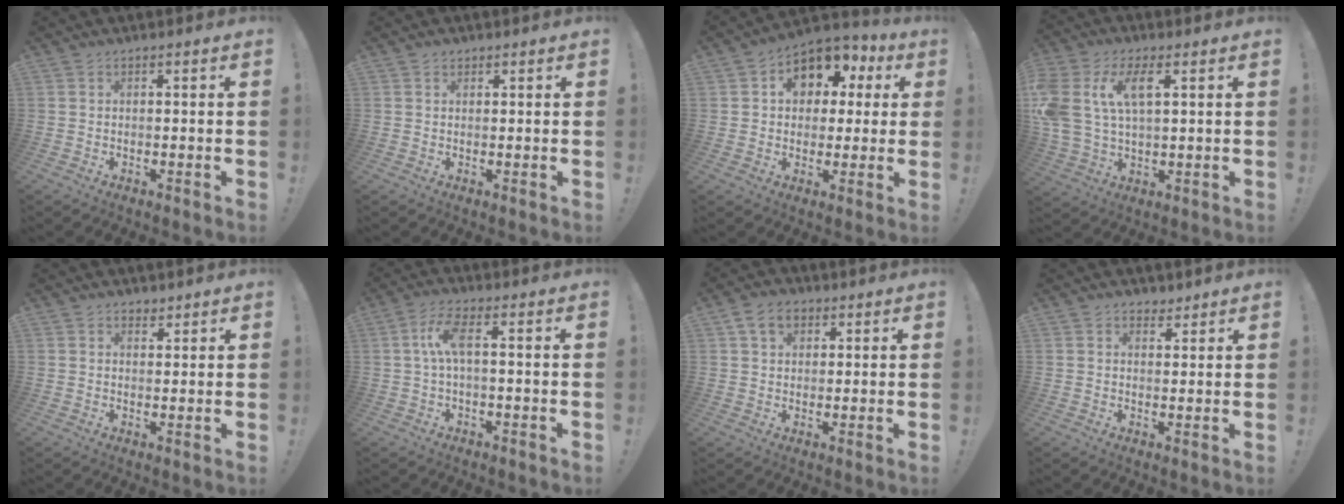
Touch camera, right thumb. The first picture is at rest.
{"total": 1.1, "force": [0.8, 0.7, 0.2], "torque": [-0.001, -0.001, 0.016]}
{"total": 10.5, "force": [3.4, 8.4, 5.2], "torque": [-0.077, -0.013, 0.068]}
{"total": 11.8, "force": [4.3, 6.4, 8.9], "torque": [-0.200, -0.002, 0.080]}
{"total": 2.2, "force": [1.7, 1.4, 0.3], "torque": [0.007, -0.011, 0.029]}
{"total": 7.3, "force": [0.7, 1.9, 7.0], "torque": [-0.140, 0.008, 0.013]}
{"total": 7.0, "force": [3.2, 5.1, 3.7], "torque": [-0.056, -0.001, 0.060]}
{"total": 3.0, "force": [2.3, 1.9, 0.3], "torque": [0.004, -0.012, 0.041]}